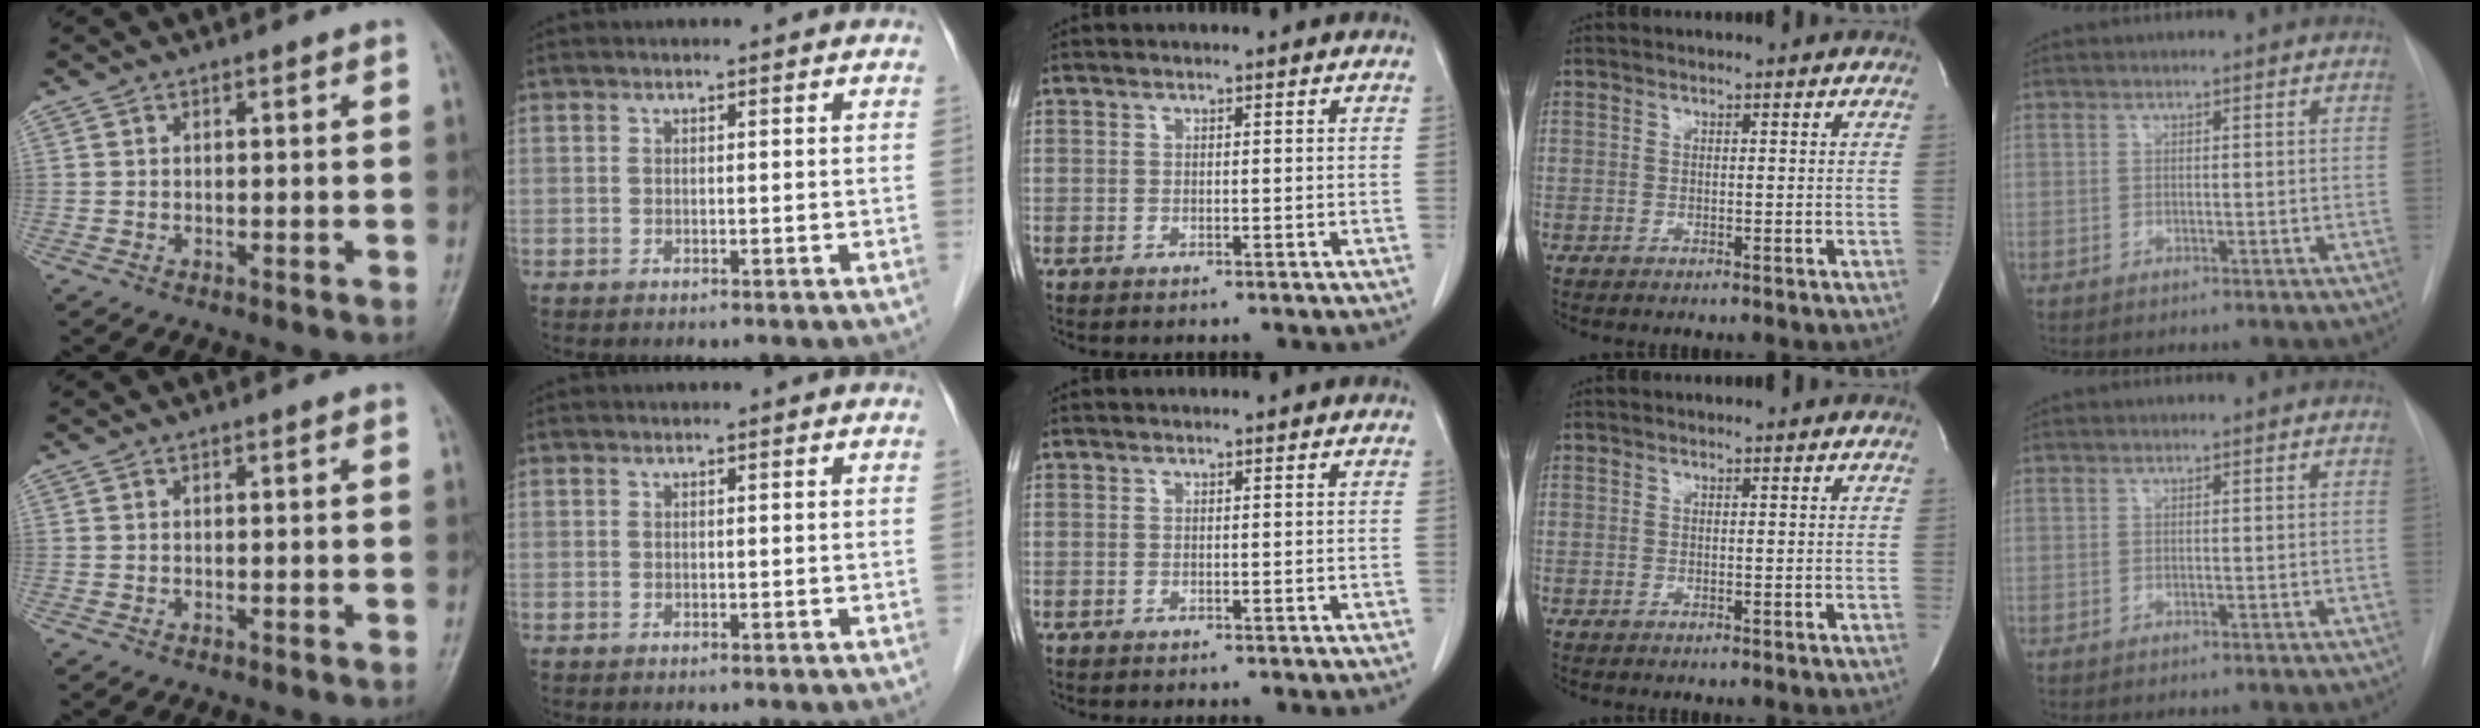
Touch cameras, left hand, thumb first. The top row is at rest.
{}